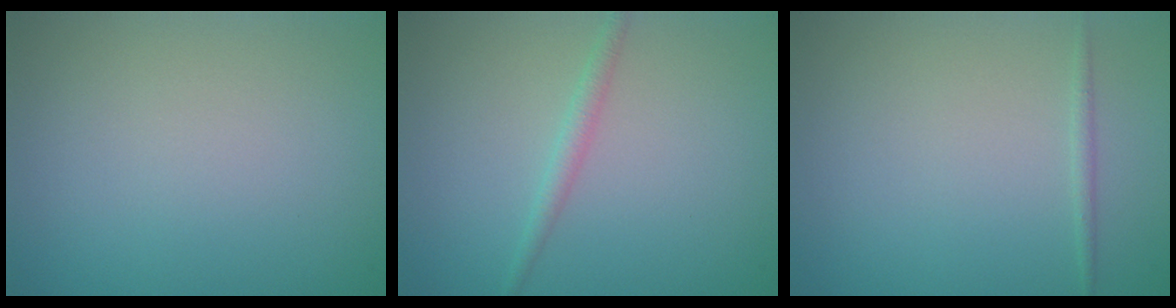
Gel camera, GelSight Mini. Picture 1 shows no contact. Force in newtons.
{"total": 1.3, "press": 1.3, "slide": 0.0}
{"total": 0.6, "press": 0.6, "slide": 0.0}